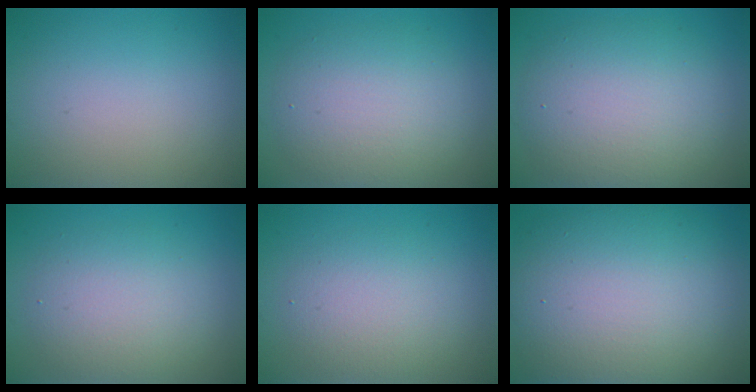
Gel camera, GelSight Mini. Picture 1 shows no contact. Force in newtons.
{"total": 5.8, "press": 5.8, "slide": 0.2}
{"total": 7.2, "press": 7.2, "slide": 0.3}
{"total": 4.6, "press": 4.6, "slide": 0.4}
{"total": 3.8, "press": 3.8, "slide": 0.1}
{"total": 13.7, "press": 13.7, "slide": 0.9}